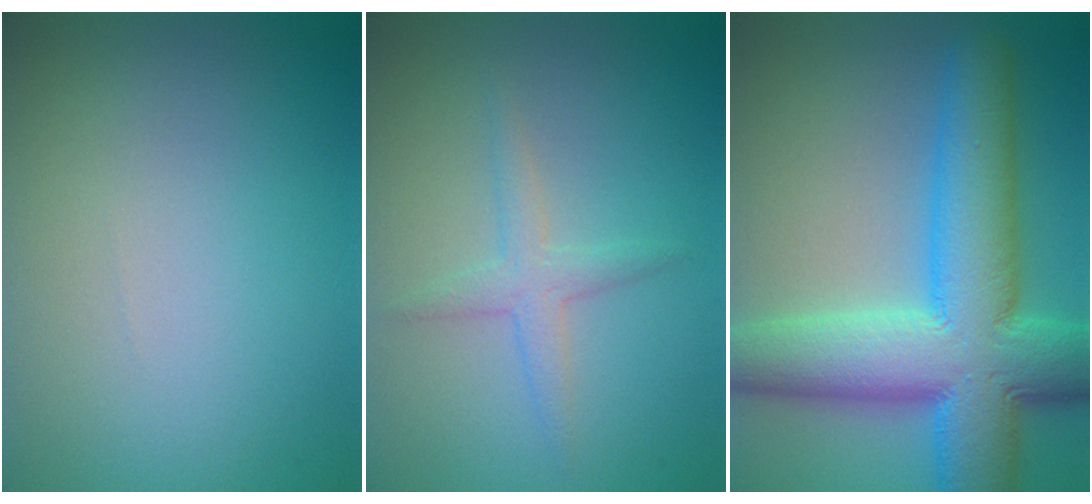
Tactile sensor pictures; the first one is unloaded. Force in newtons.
{"total": 2.0, "press": 2.0, "slide": 0.1}
{"total": 12.6, "press": 12.6, "slide": 0.2}